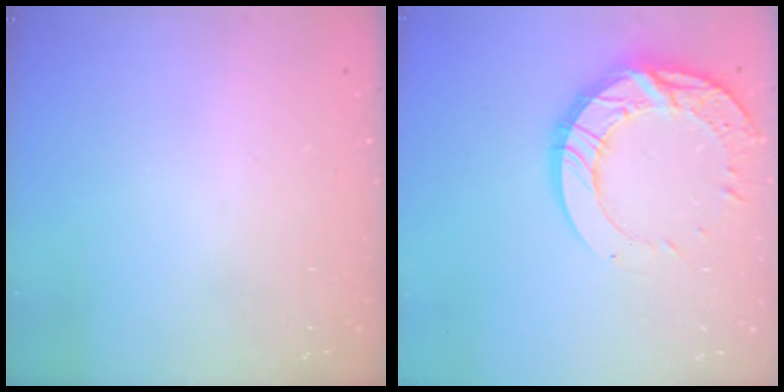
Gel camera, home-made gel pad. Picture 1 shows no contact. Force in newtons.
{"total": 17.3, "press": 17.2, "slide": 1.9}